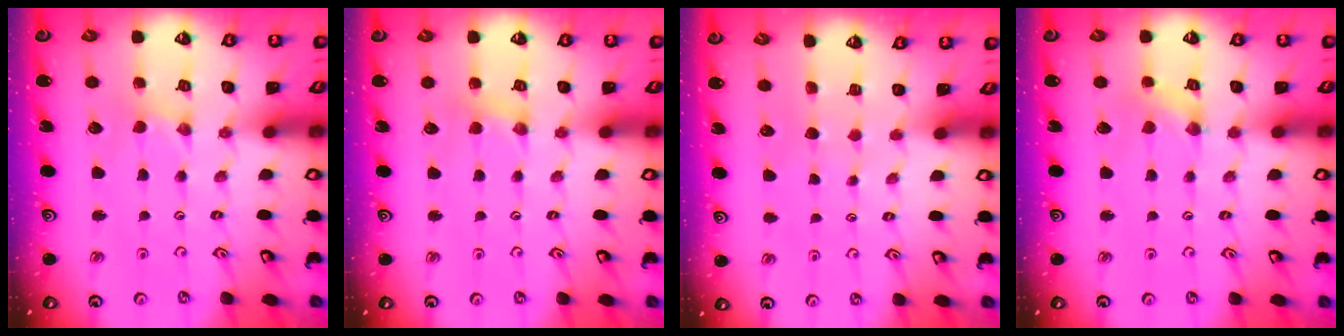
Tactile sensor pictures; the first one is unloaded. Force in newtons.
{"total": 3.0, "press": 3.0, "slide": 0.4}
{"total": 0.0}
{"total": 0.6, "press": 0.6, "slide": 0.2}